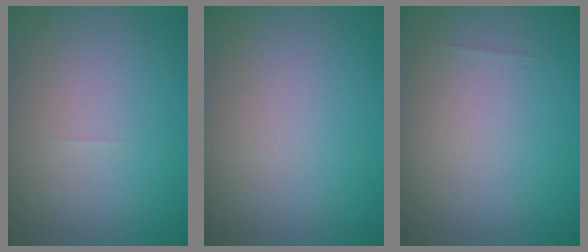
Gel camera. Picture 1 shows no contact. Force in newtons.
{"total": 0.0}
{"total": 0.0}